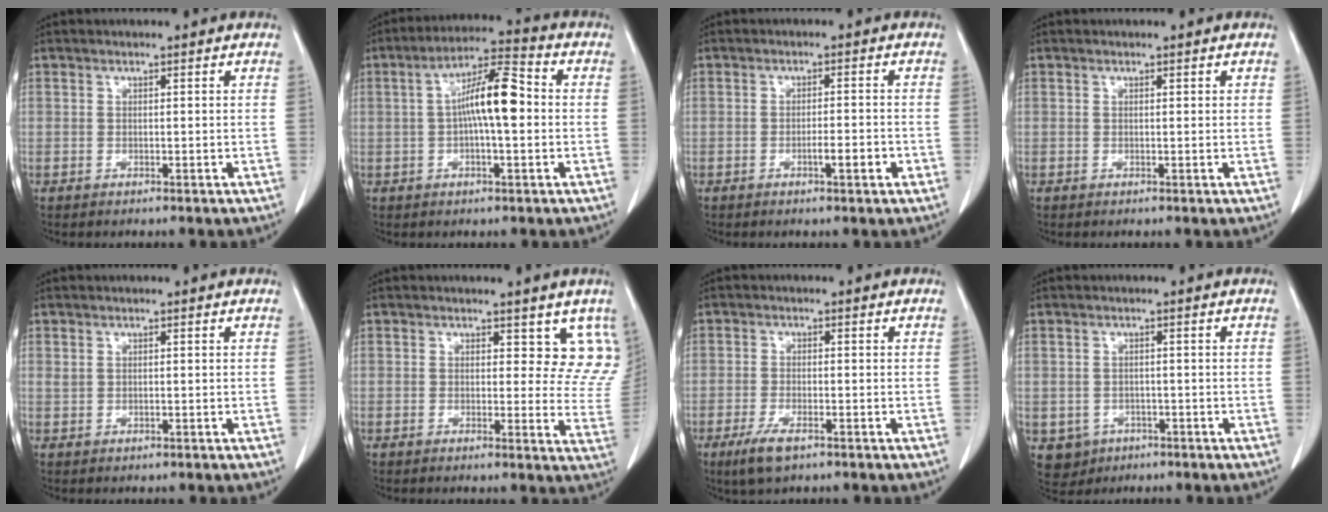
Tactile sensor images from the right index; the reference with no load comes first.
{"total": 9.7, "force": [0.2, 2.0, 9.5], "torque": [-0.173, 0.024, -0.003]}
{"total": 3.2, "force": [-1.3, 0.4, 2.9], "torque": [-0.044, 0.001, -0.019]}
{"total": 0.0}
{"total": 0.7, "force": [0.3, 0.4, 0.5], "torque": [-0.014, 0.003, 0.010]}
{"total": 8.1, "force": [6.2, 4.4, 3.1], "torque": [0.001, -0.020, 0.048]}
{"total": 4.6, "force": [-2.9, 1.1, 3.4], "torque": [-0.076, -0.010, -0.047]}
{"total": 4.2, "force": [-1.8, 3.7, 0.7], "torque": [-0.009, 0.004, -0.020]}